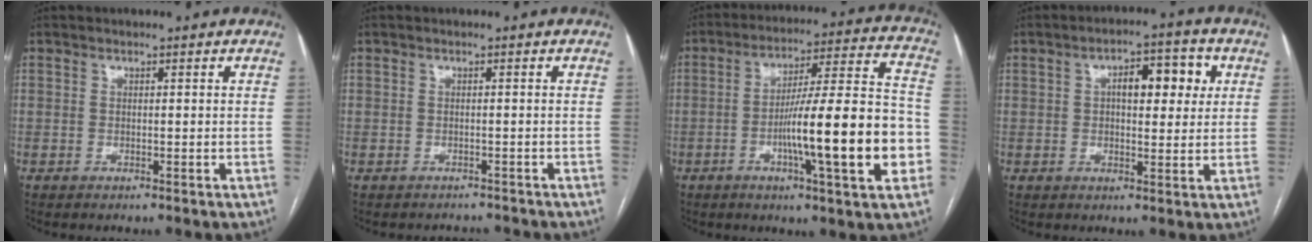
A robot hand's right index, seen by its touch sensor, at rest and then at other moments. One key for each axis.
{"total": 2.6, "fx": -2.5, "fy": 0.9, "fz": -0.4, "tx": 0.007, "ty": 0.003, "tz": -0.033}
{"total": 19.0, "fx": -4.8, "fy": 1.3, "fz": 18.3, "tx": -0.265, "ty": 0.012, "tz": -0.070}
{"total": 7.9, "fx": 2.1, "fy": 3.2, "fz": 6.9, "tx": -0.095, "ty": 0.022, "tz": 0.029}